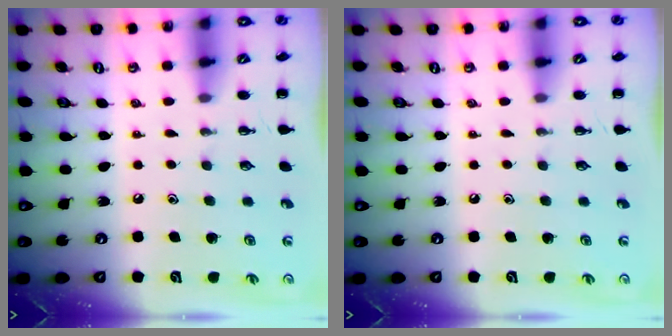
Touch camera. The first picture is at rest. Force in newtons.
{"total": 0.0}